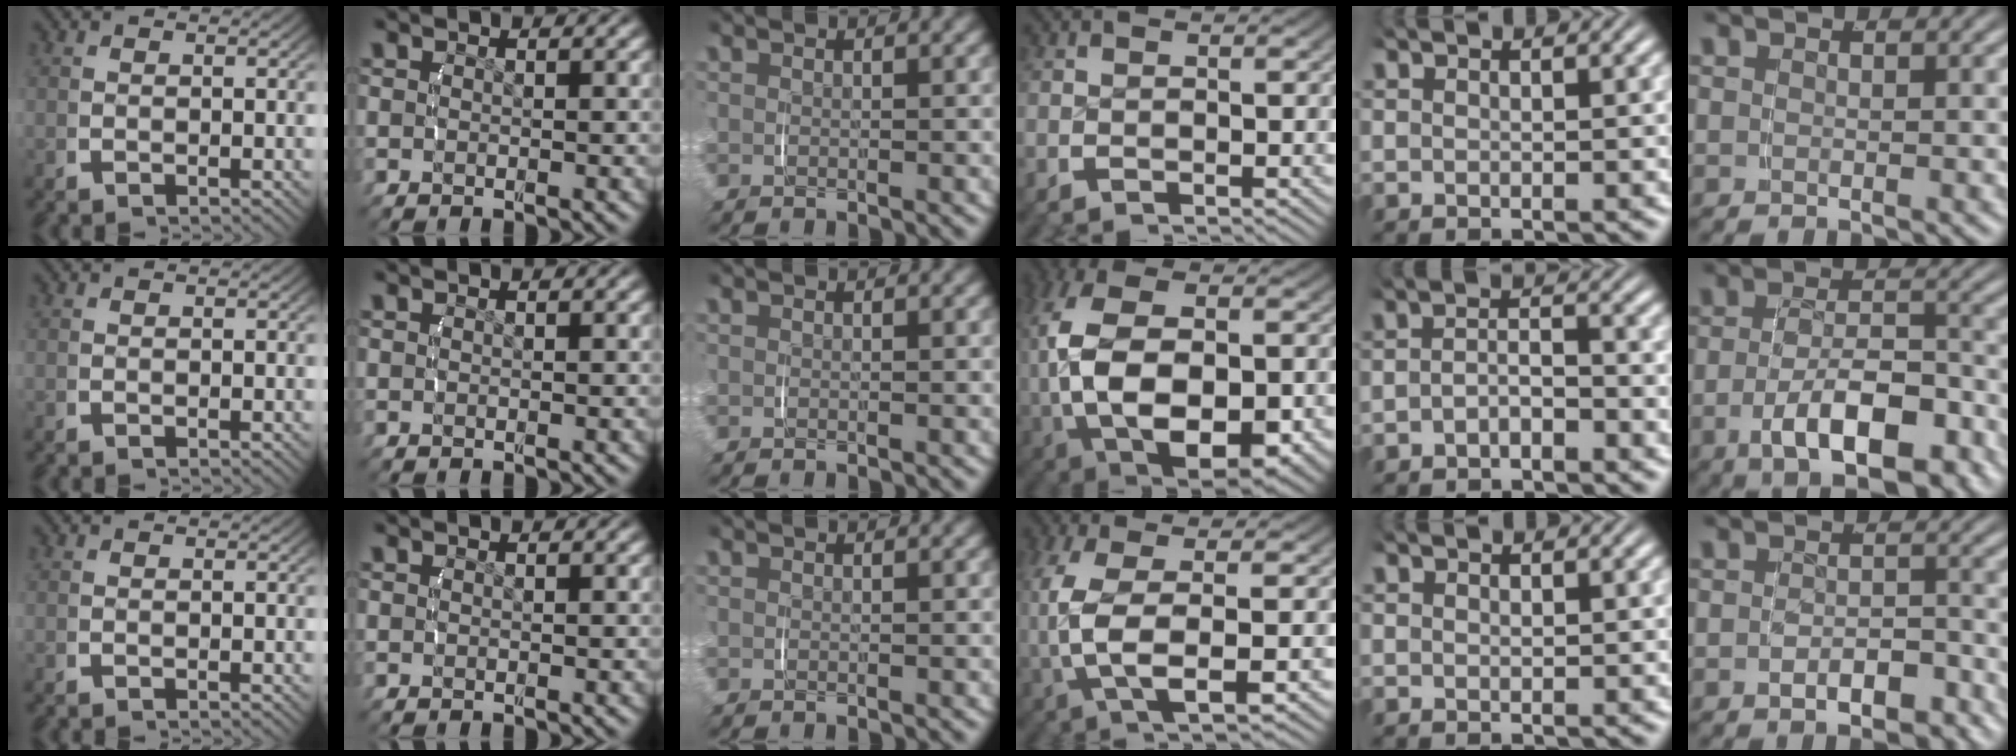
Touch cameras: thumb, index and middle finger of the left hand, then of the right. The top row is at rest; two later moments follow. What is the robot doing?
{"motion": "lift_and_place", "object": "napkin"}